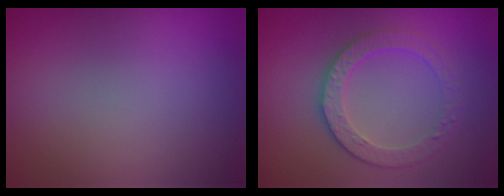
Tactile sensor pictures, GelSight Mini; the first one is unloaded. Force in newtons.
{"total": 3.8, "press": 3.2, "slide": 2.1}